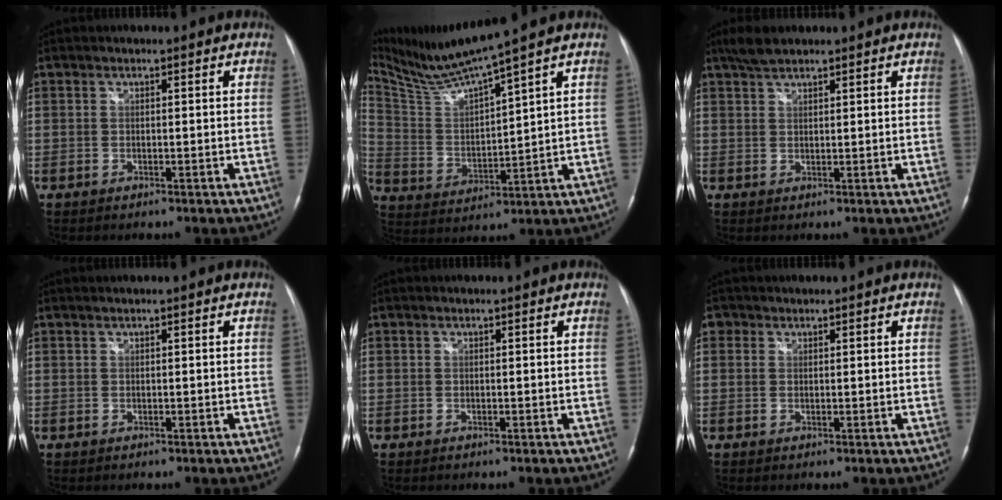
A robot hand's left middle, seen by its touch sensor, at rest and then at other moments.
{"total": 10.4, "force": [9.3, -2.5, 4.1], "torque": [-0.097, -0.005, 0.190]}
{"total": 3.3, "force": [2.8, 0.9, 1.6], "torque": [-0.041, 0.009, 0.055]}
{"total": 0.0}
{"total": 0.0}
{"total": 1.2, "force": [0.6, 1.0, 0.1], "torque": [0.006, 0.002, 0.006]}